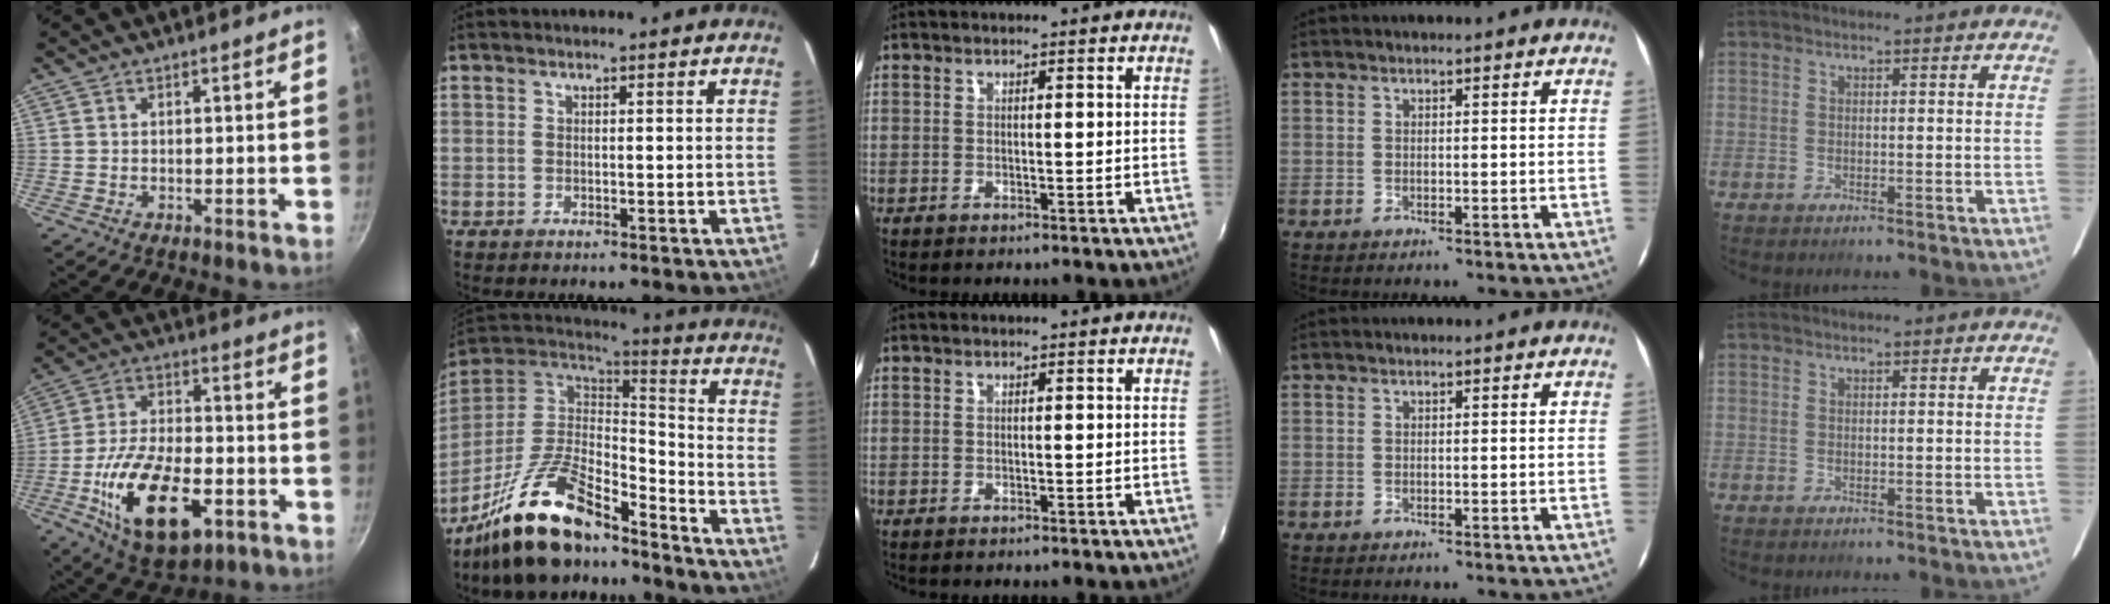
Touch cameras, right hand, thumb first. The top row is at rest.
{"thumb": {"total": 20.3, "force": [-7.1, 10.4, 16.0], "torque": [-0.273, 0.023, -0.115]}, "index": {"total": 21.1, "force": [-15.7, 7.3, 12.2], "torque": [-0.252, -0.014, -0.276]}}